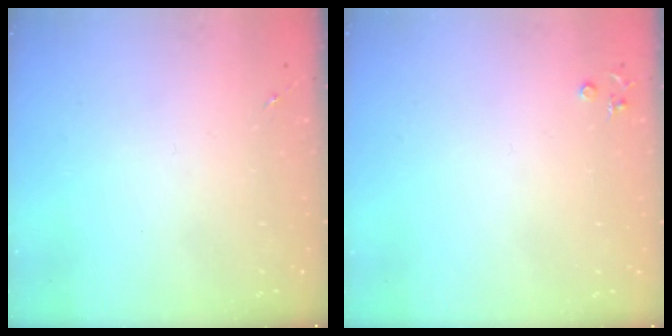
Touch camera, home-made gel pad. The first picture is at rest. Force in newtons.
{"total": 3.9, "press": 3.8, "slide": 0.6}